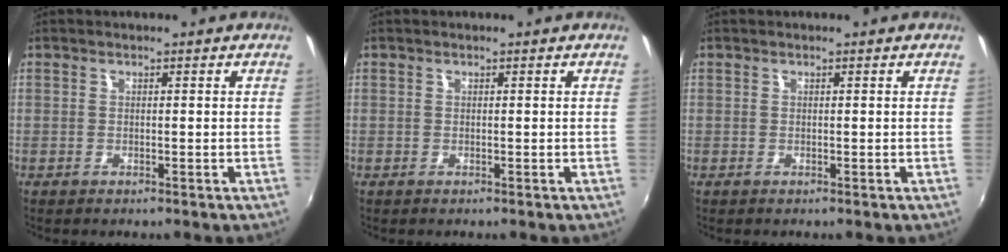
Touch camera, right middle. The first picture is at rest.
{"total": 0.0}
{"total": 0.0}